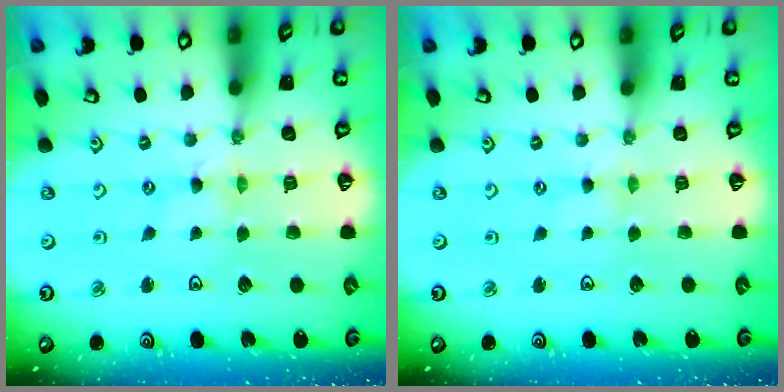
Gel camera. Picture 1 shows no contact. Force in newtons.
{"total": 1.2, "press": 1.2, "slide": 0.3}